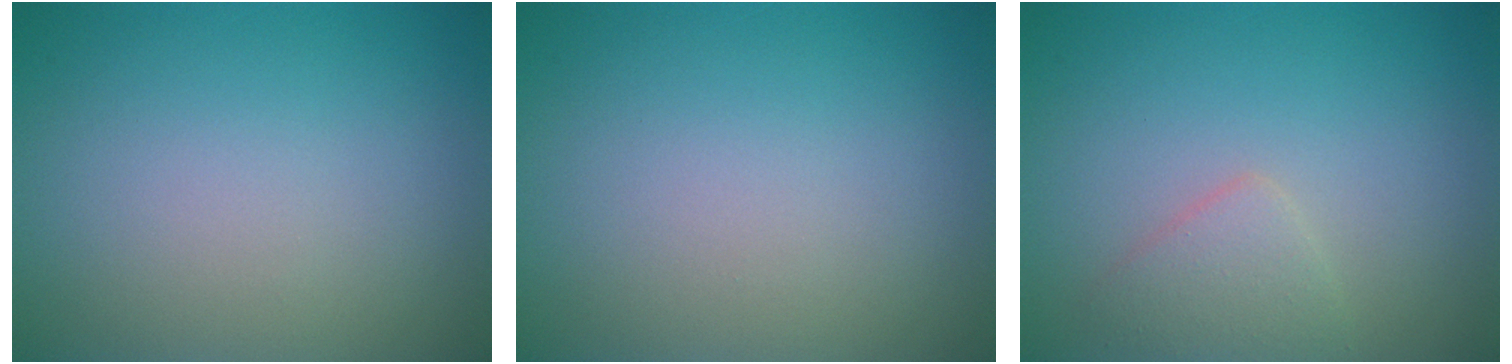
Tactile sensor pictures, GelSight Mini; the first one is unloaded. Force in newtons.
{"total": 0.0}
{"total": 1.9, "press": 1.9, "slide": 0.1}